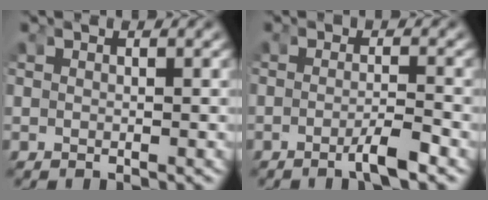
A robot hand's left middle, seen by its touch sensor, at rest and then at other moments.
{"total": 2.4, "force": [-1.6, 0.0, 1.8], "torque": [-0.033, -0.005, -0.030]}